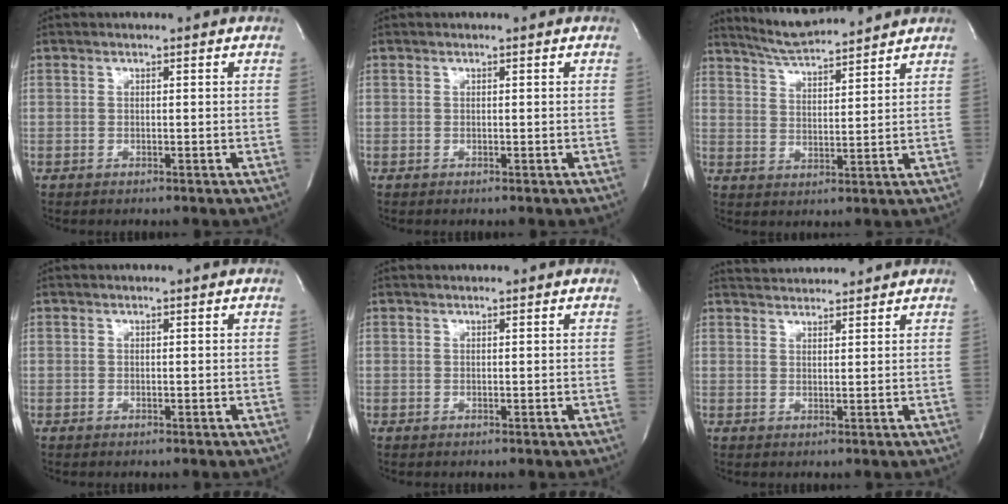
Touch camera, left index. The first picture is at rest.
{"total": 0.0}
{"total": 9.8, "force": [9.3, 0.3, 3.2], "torque": [-0.064, 0.015, 0.158]}
{"total": 0.0}
{"total": 0.5, "force": [0.5, 0.0, 0.1], "torque": [-0.005, 0.007, 0.010]}
{"total": 5.6, "force": [5.5, 0.4, 0.8], "torque": [-0.020, 0.029, 0.085]}